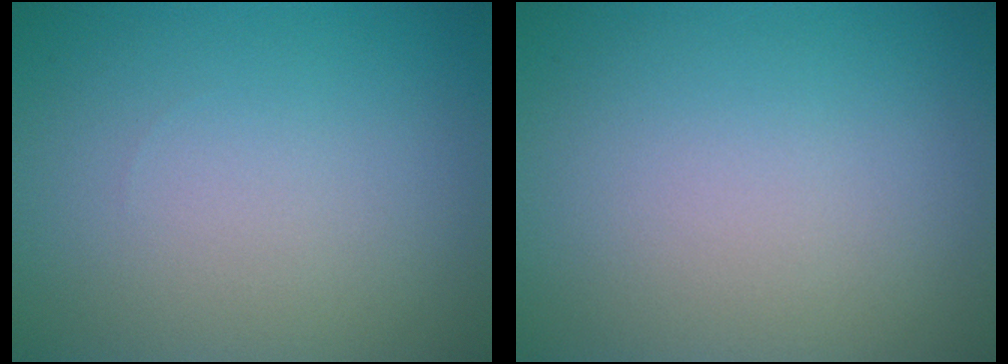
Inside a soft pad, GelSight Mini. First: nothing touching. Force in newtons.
{"total": 0.0}